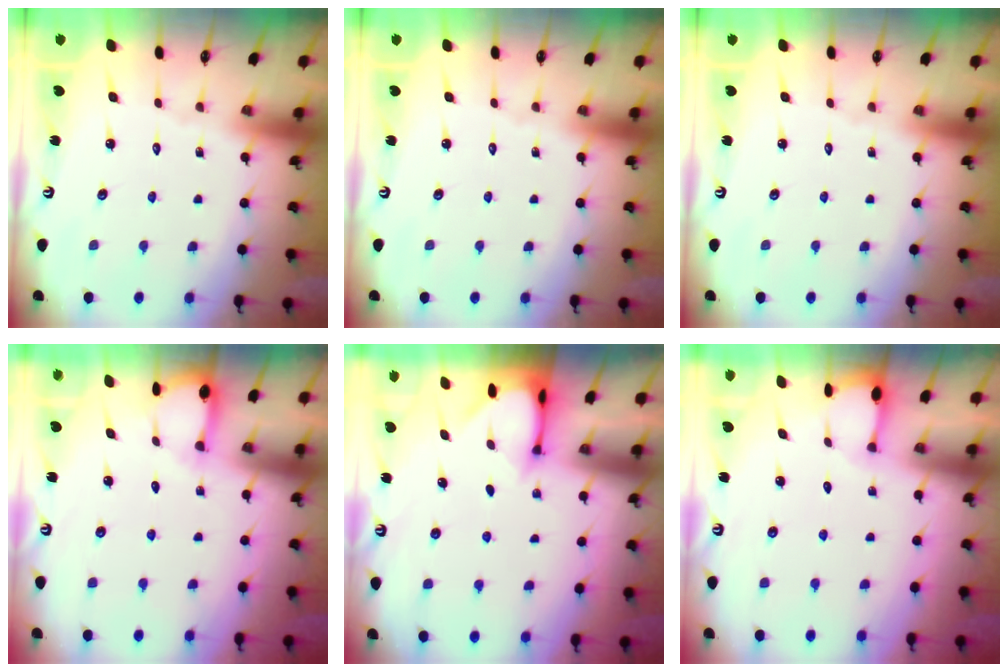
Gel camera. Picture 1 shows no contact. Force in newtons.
{"total": 0.0}
{"total": 0.0}
{"total": 4.3, "press": 4.3, "slide": 0.4}
{"total": 3.2, "press": 3.2, "slide": 0.2}
{"total": 1.7, "press": 1.7, "slide": 0.2}